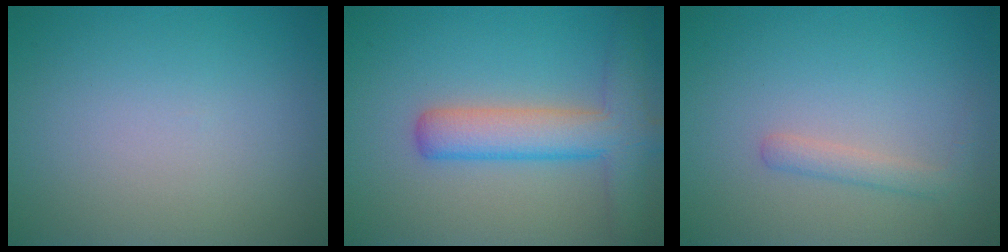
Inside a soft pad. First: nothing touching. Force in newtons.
{"total": 5.8, "press": 5.8, "slide": 0.3}
{"total": 1.6, "press": 1.6, "slide": 0.1}